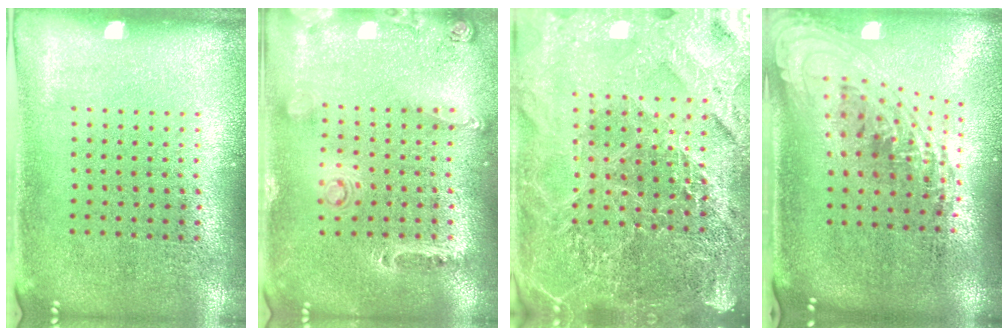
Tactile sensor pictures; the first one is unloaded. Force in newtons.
{"total": 0.5, "press": 0.4, "slide": 0.3}
{"total": 5.3, "press": 4.8, "slide": 2.3}
{"total": 2.3, "press": 1.7, "slide": 1.6}